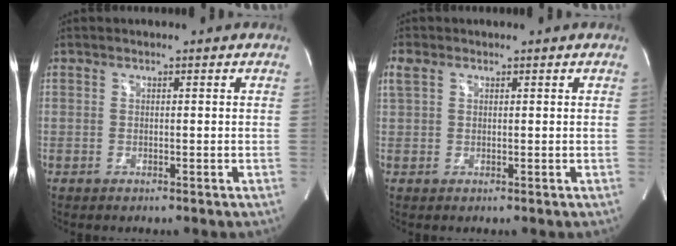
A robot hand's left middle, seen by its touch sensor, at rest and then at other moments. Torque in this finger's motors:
{"motor_torque": [2.08, -0.06, 1.05, 0.21]}